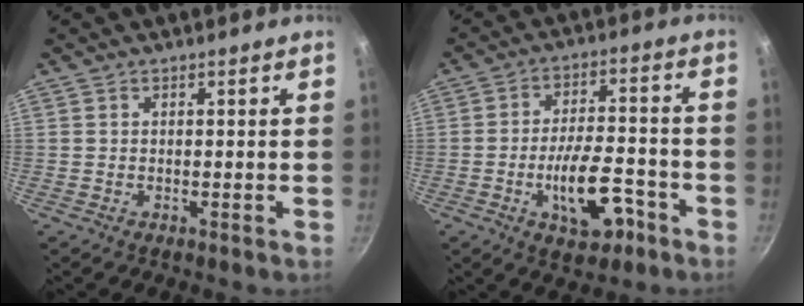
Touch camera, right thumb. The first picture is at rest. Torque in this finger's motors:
{"motor_torque": [1.37, 1.36, 1.18, -0.50, 0.30]}